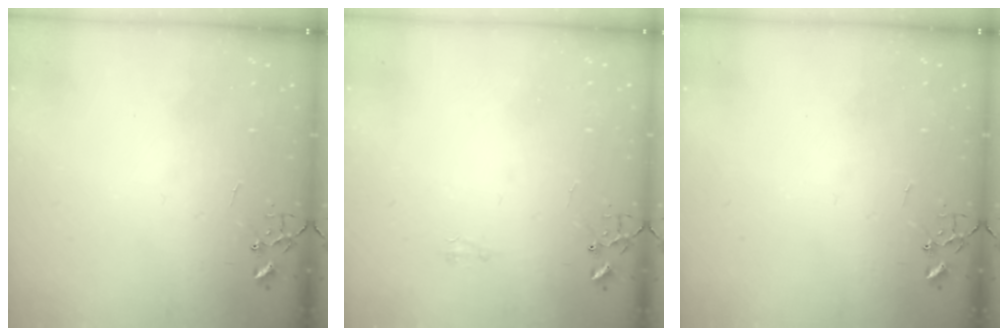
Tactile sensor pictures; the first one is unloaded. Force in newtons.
{"total": 4.1, "press": 4.0, "slide": 0.7}
{"total": 0.0}